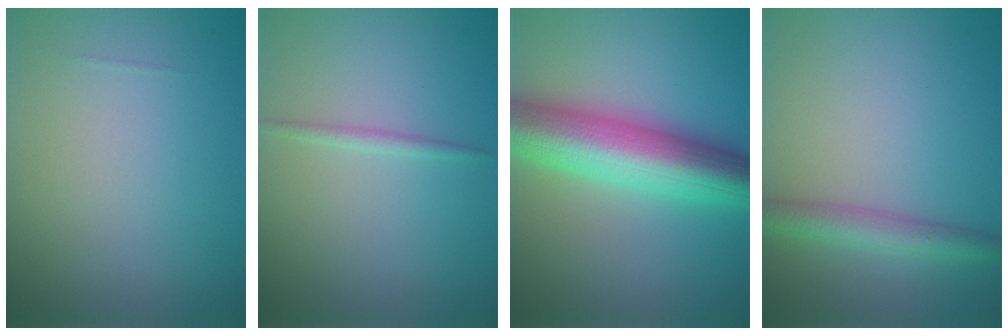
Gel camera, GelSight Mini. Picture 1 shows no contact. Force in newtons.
{"total": 0.9, "press": 0.9, "slide": 0.0}
{"total": 10.3, "press": 10.3, "slide": 0.2}
{"total": 3.2, "press": 3.2, "slide": 0.1}